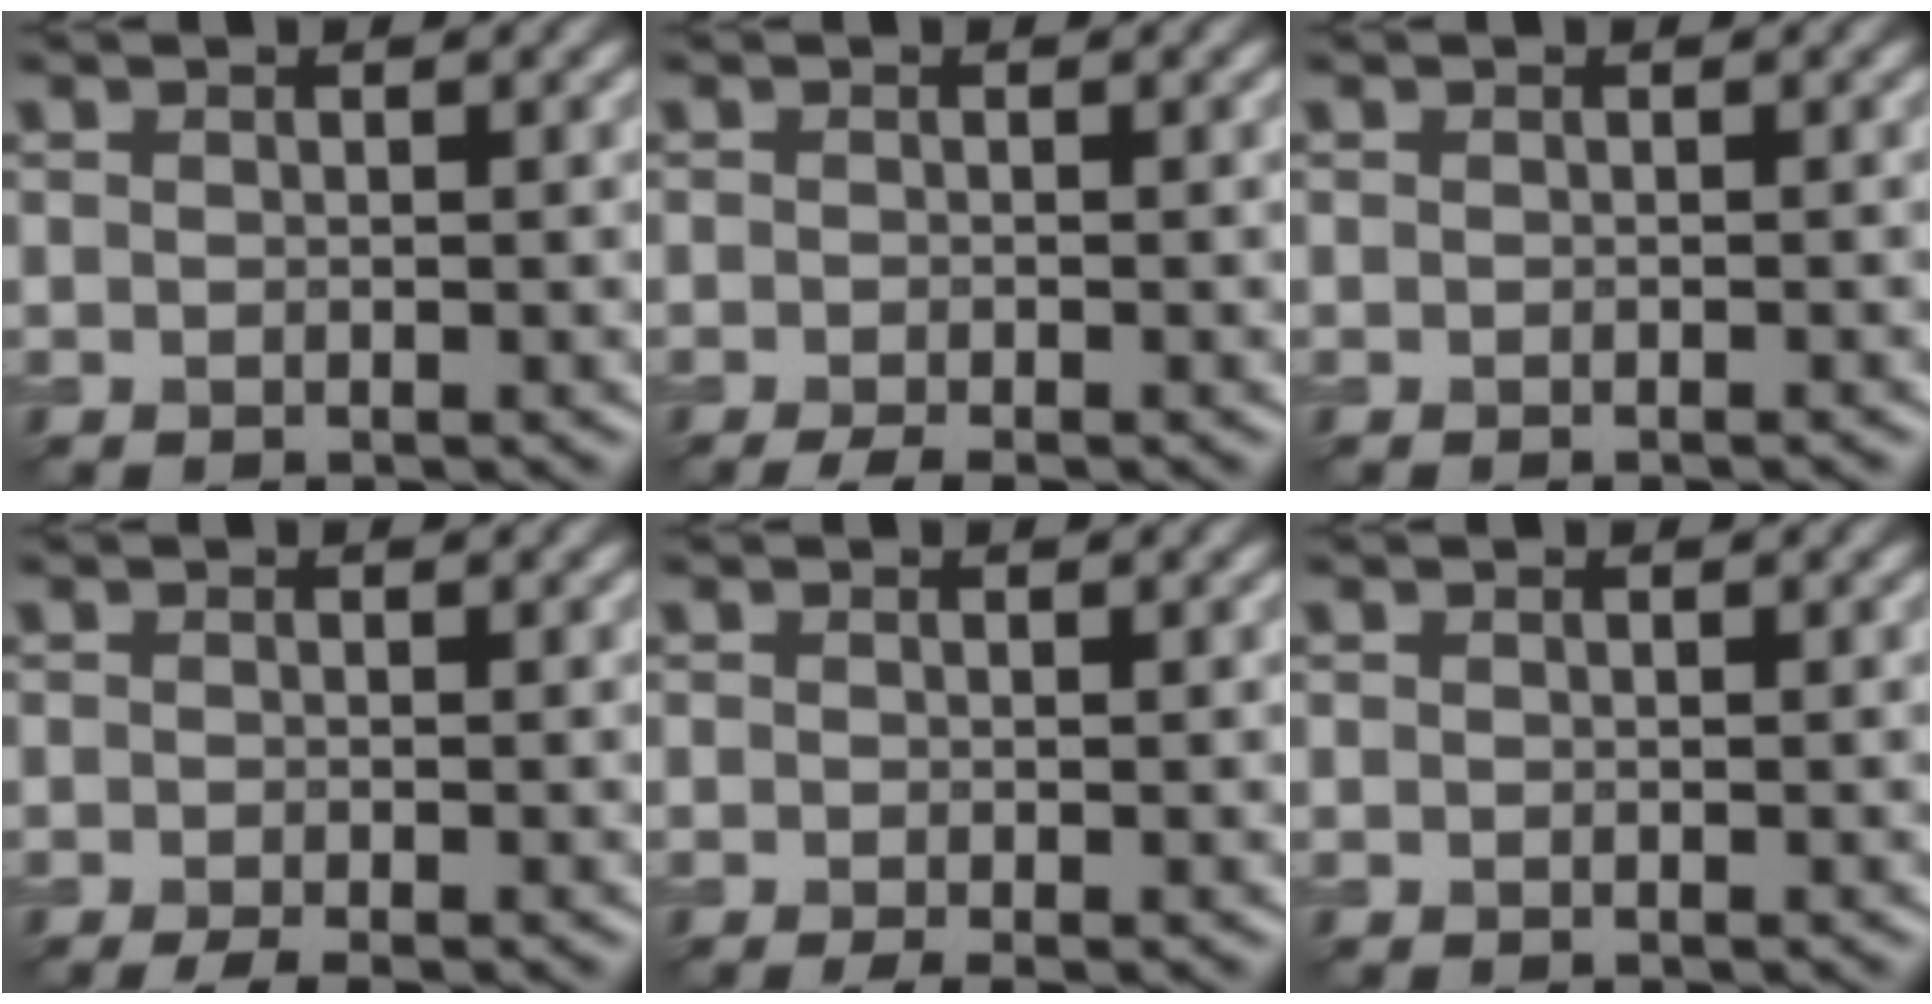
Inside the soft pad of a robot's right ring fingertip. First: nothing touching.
{"total": 1.6, "force": [-1.2, 0.3, 1.1], "torque": [-0.018, -0.002, -0.022]}
{"total": 0.5, "force": [-0.4, 0.0, 0.3], "torque": [-0.001, -0.001, -0.007]}
{"total": 1.5, "force": [-1.0, 0.3, 1.1], "torque": [-0.019, -0.003, -0.019]}
{"total": 1.2, "force": [-0.5, 0.2, 1.0], "torque": [-0.020, -0.008, -0.009]}
{"total": 0.0}